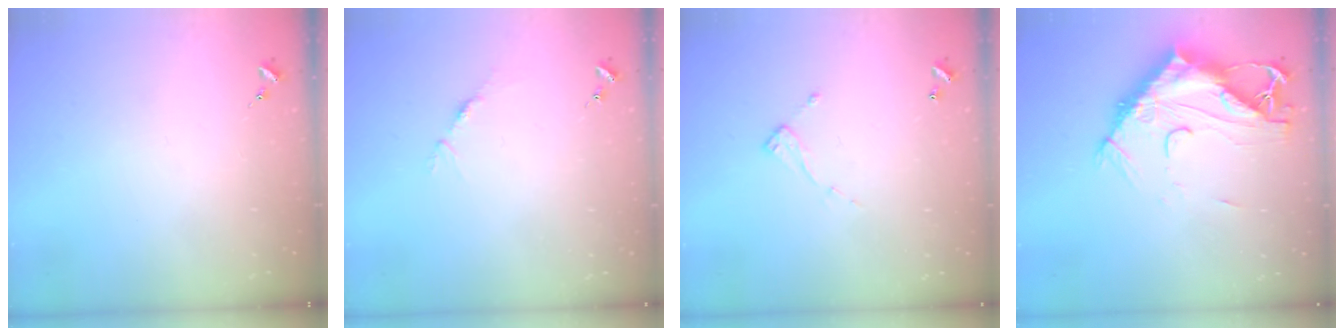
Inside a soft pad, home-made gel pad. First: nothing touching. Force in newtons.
{"total": 4.0, "press": 3.9, "slide": 0.5}
{"total": 6.9, "press": 6.9, "slide": 0.4}
{"total": 18.5, "press": 18.4, "slide": 1.9}